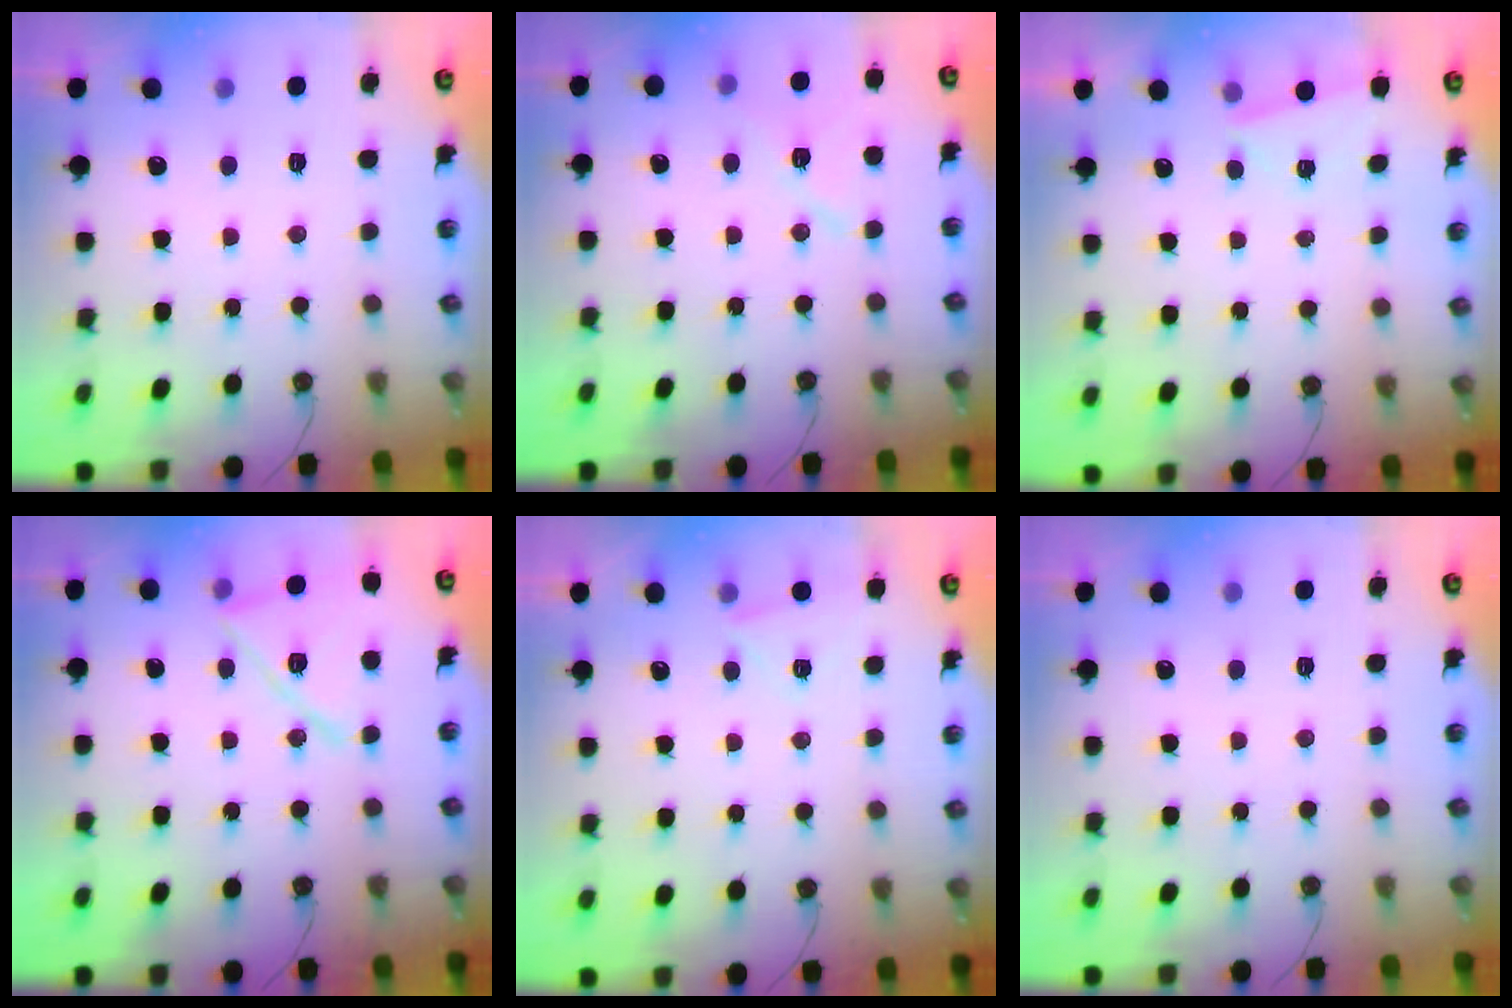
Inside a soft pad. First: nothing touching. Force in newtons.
{"total": 9.9, "press": 9.1, "slide": 3.8}
{"total": 2.8, "press": 1.9, "slide": 2.0}
{"total": 15.3, "press": 15.3, "slide": 0.2}
{"total": 4.4, "press": 4.0, "slide": 1.7}
{"total": 0.0}